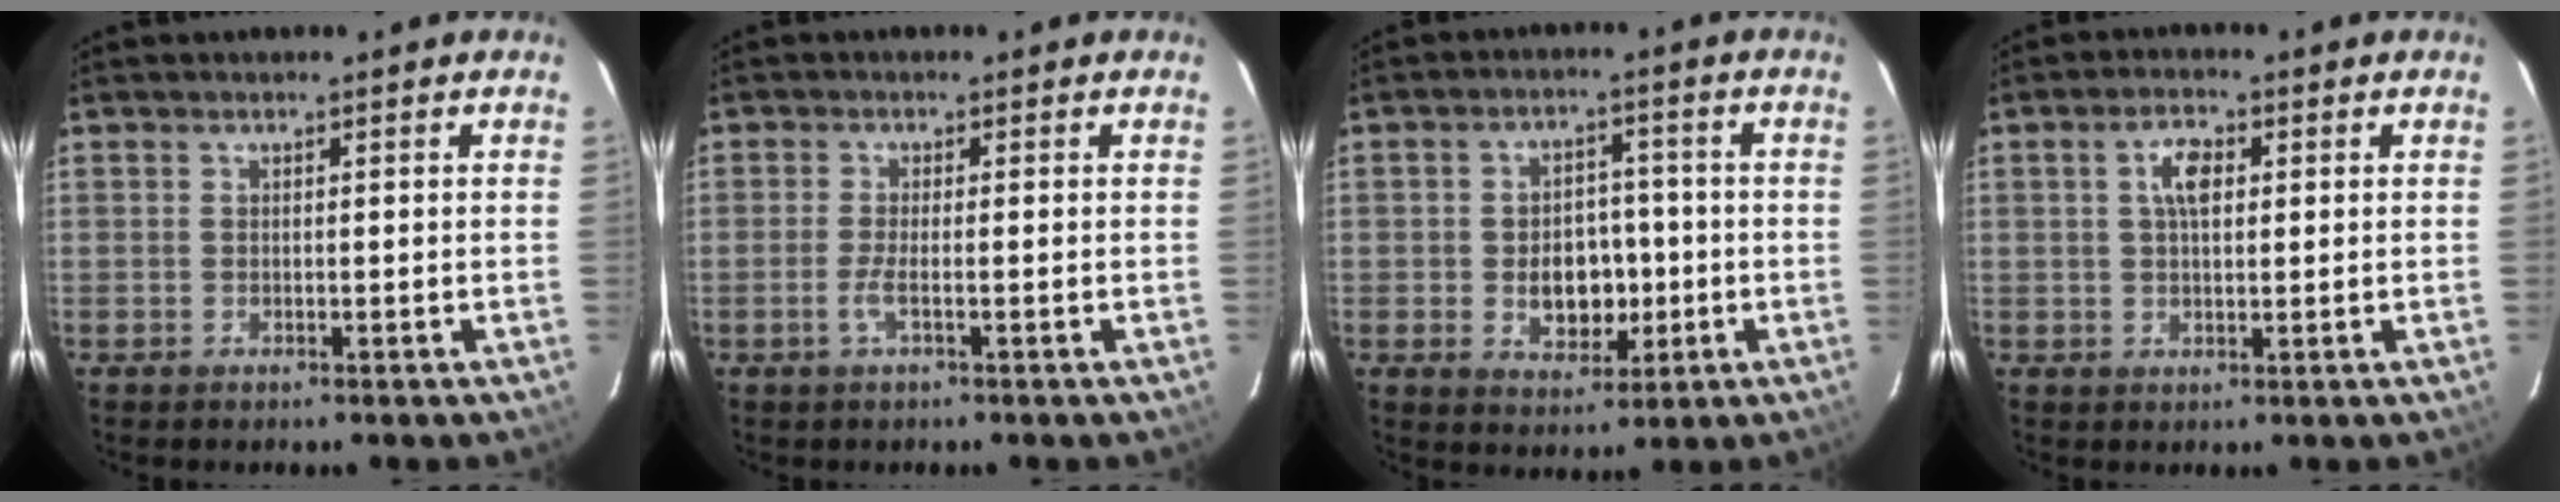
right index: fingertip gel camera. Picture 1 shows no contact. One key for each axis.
{"total": 2.2, "fx": -1.0, "fy": -0.1, "fz": 2.0, "tx": -0.044, "ty": -0.003, "tz": -0.021}
{"total": 7.8, "fx": -1.4, "fy": 5.9, "fz": 5.0, "tx": -0.099, "ty": 0.006, "tz": -0.007}
{"total": 4.5, "fx": 1.2, "fy": 2.2, "fz": 3.7, "tx": -0.068, "ty": 0.012, "tz": 0.022}